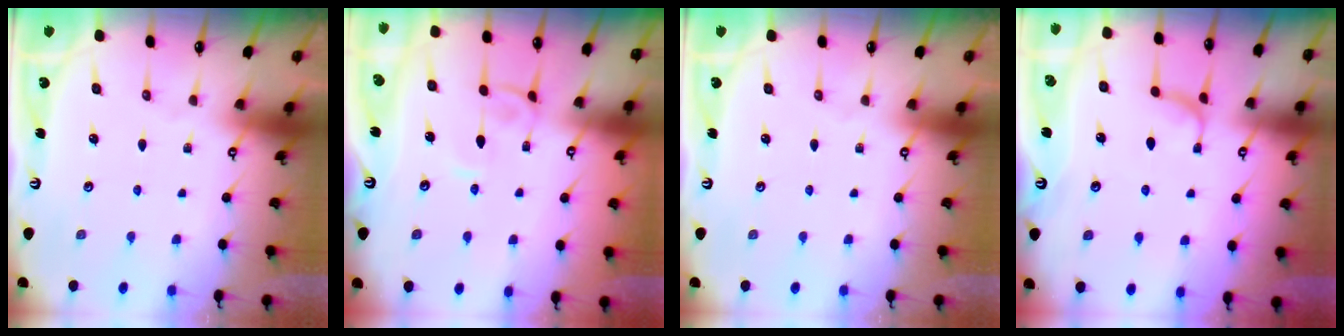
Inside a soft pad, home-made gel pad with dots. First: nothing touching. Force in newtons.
{"total": 2.9, "press": 2.9, "slide": 0.2}
{"total": 0.0}
{"total": 0.9, "press": 0.4, "slide": 0.8}